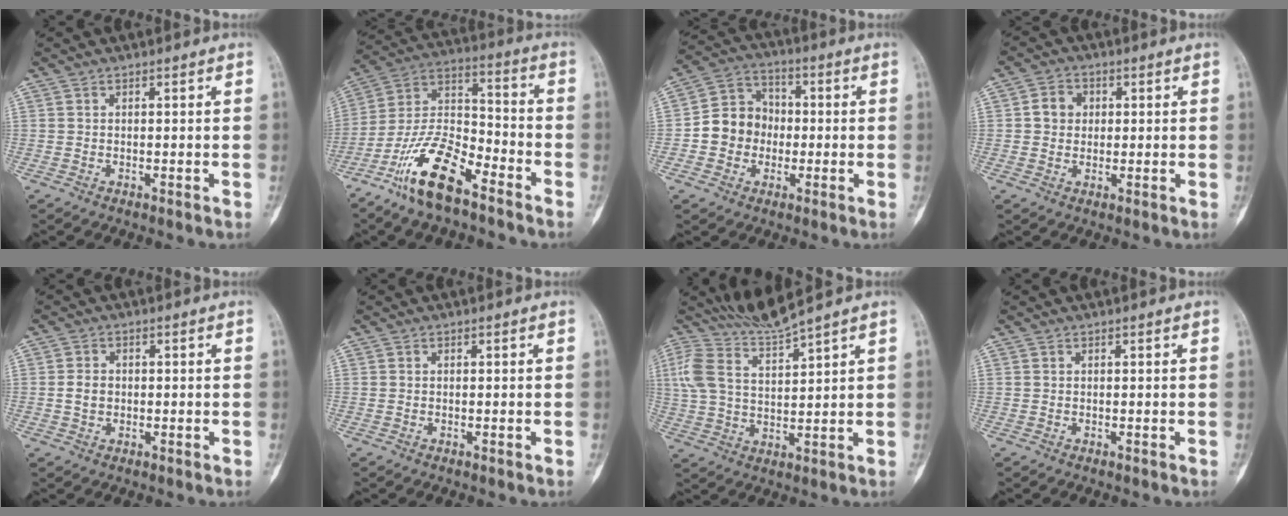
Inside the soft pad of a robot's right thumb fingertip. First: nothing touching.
{"total": 15.2, "force": [-9.9, 5.5, 10.2], "torque": [-0.191, 0.068, -0.193]}
{"total": 9.9, "force": [-1.4, 8.8, 4.2], "torque": [-0.036, 0.033, -0.036]}
{"total": 4.5, "force": [0.6, 4.0, 1.9], "torque": [-0.008, 0.006, 0.004]}
{"total": 2.6, "force": [-0.1, 2.1, 1.5], "torque": [-0.020, 0.006, -0.003]}
{"total": 0.0}
{"total": 6.8, "force": [6.1, -0.8, 2.8], "torque": [-0.068, -0.042, 0.134]}
{"total": 0.0}